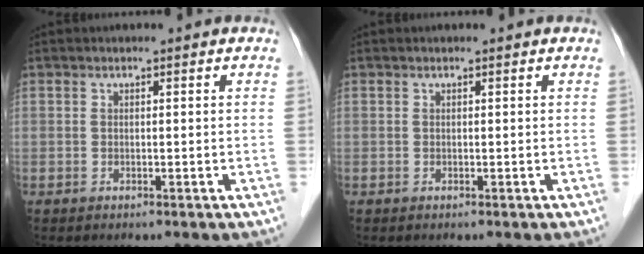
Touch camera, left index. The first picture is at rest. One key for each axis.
{"total": 0.0}